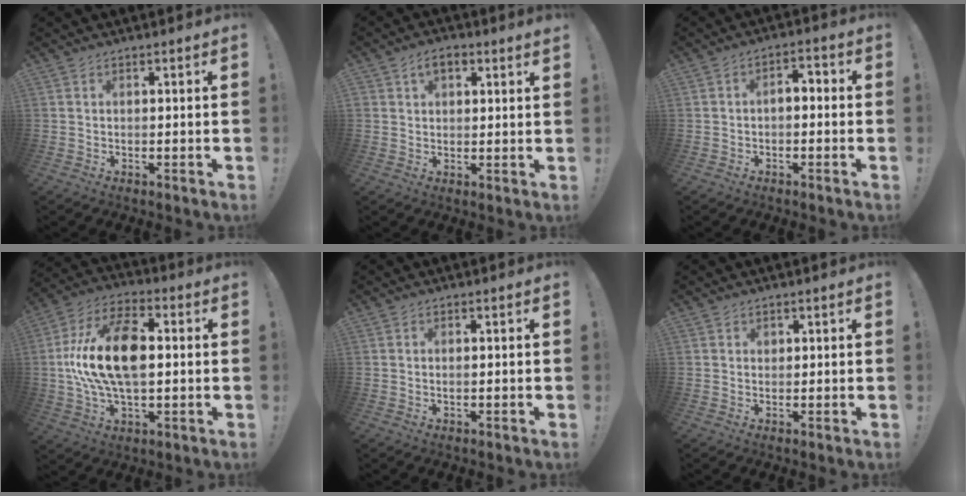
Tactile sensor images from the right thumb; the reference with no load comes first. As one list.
[{"total": 4.3, "force": [2.1, 2.5, 2.8], "torque": [-0.051, 0.003, 0.040]}, {"total": 3.8, "force": [-1.5, 2.3, 2.7], "torque": [-0.038, 0.008, -0.029]}, {"total": 19.5, "force": [0.5, 11.3, 15.9], "torque": [-0.300, 0.009, 0.007]}, {"total": 0.8, "force": [-0.2, 0.2, 0.8], "torque": [-0.016, 0.001, -0.003]}, {"total": 0.5, "force": [0.4, 0.3, 0.0], "torque": [0.007, -0.002, 0.006]}]